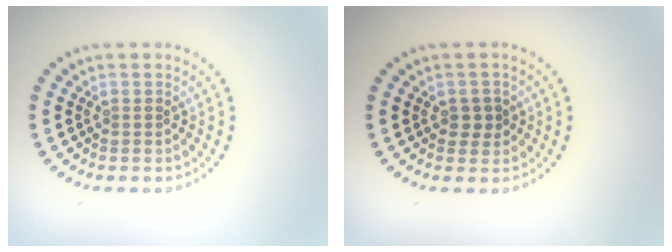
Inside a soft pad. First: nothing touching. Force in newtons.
{"total": 1.5, "press": 1.5, "slide": 0.4}